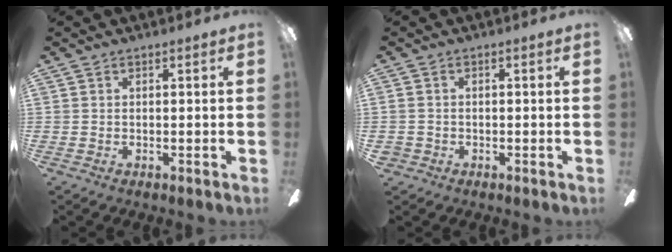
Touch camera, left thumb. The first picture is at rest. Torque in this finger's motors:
{"motor_torque": [-0.05, 0.13, 0.02, 0.00, 0.03]}